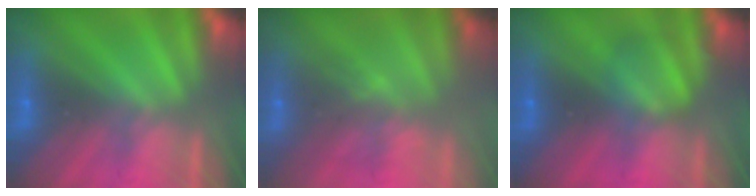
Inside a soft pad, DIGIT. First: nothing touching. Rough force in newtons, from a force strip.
{"total": 2.9}
{"total": 2.5}